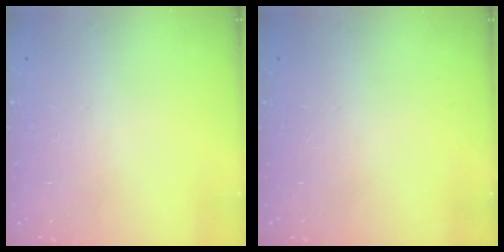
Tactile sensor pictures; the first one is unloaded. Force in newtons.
{"total": 0.0}